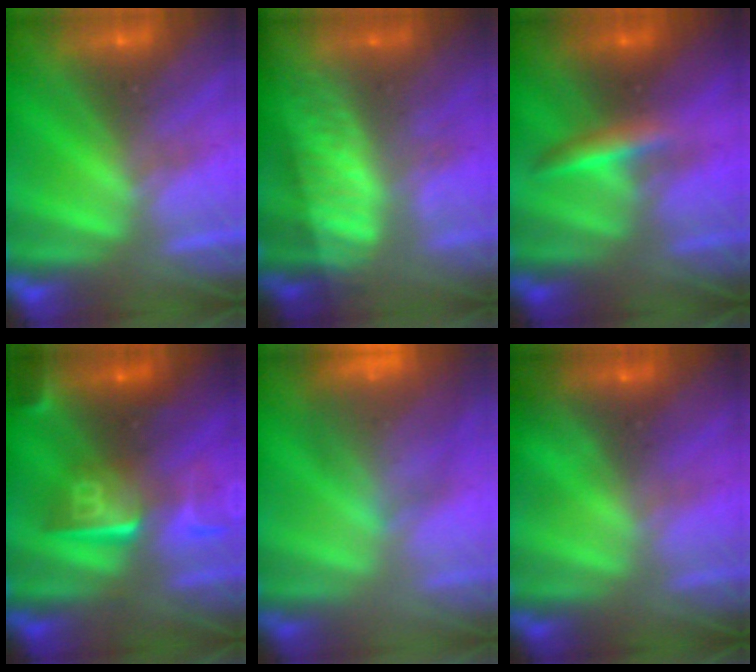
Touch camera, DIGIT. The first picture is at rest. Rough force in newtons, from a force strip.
{"total": 8.8}
{"total": 2.8}
{"total": 7.3}
{"total": 8.5}
{"total": 1.2}